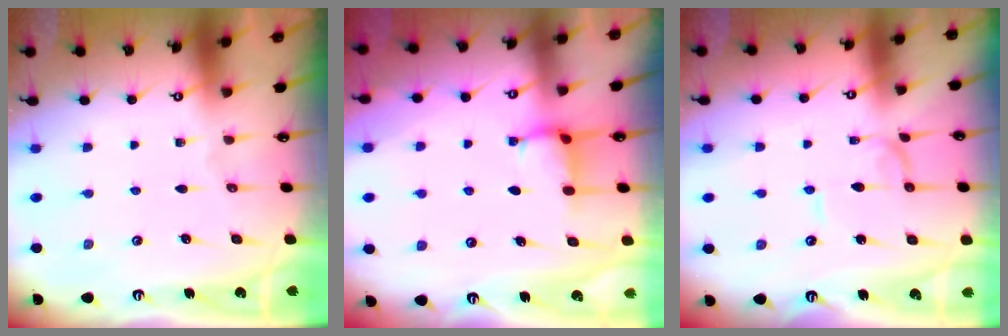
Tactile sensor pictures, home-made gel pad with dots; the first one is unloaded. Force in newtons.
{"total": 2.6, "press": 2.6, "slide": 0.3}
{"total": 1.1, "press": 1.1, "slide": 0.0}